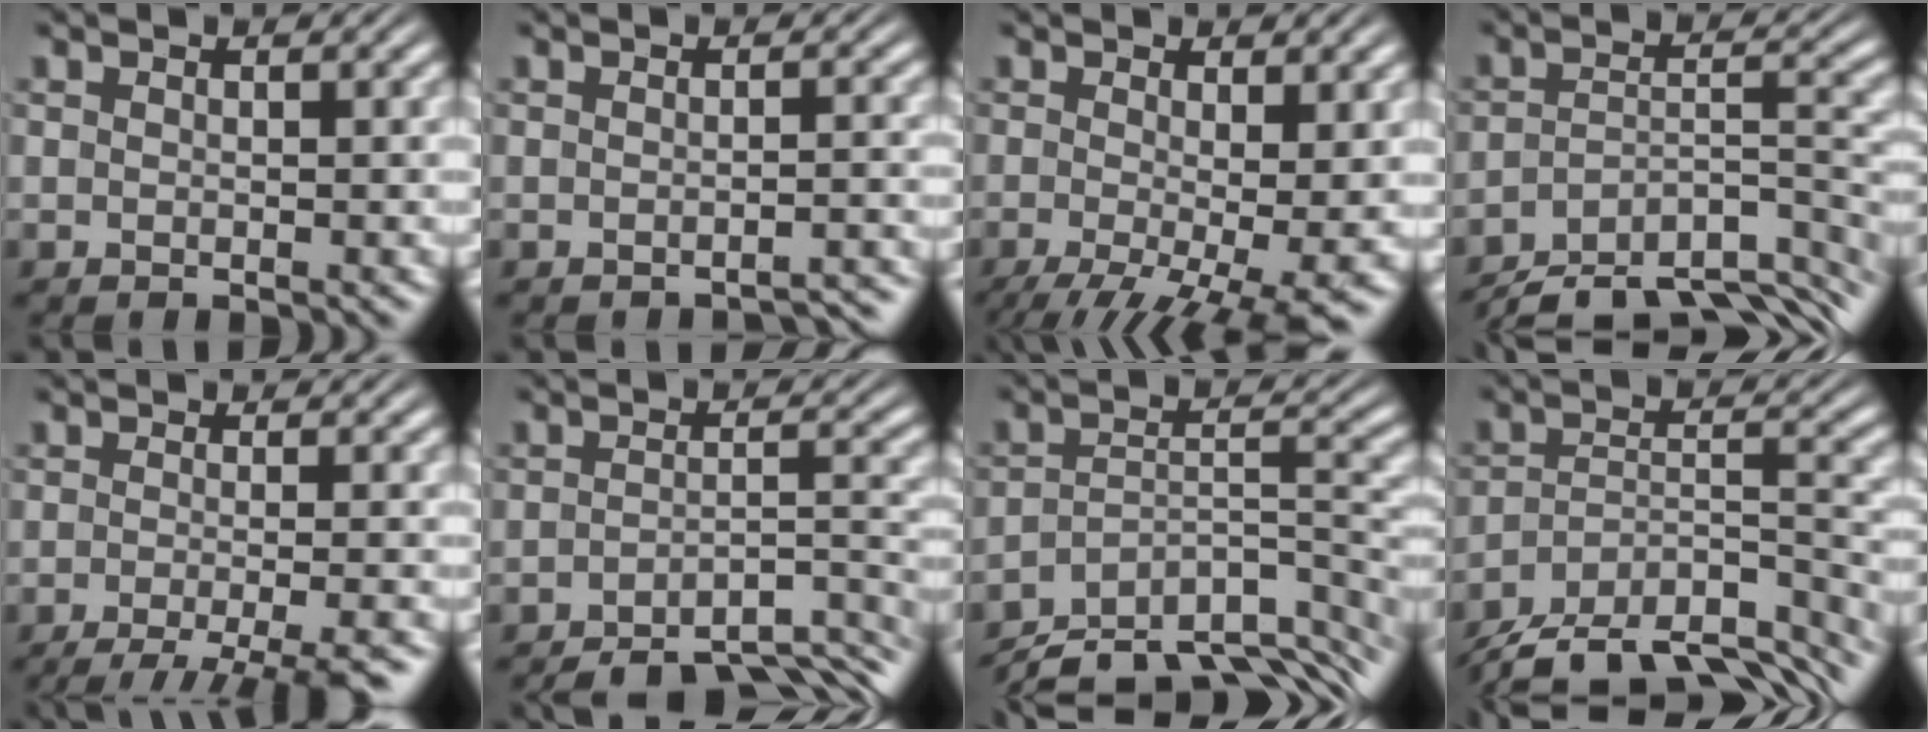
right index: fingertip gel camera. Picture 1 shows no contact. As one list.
[{"total": 2.3, "force": [-2.3, 0.1, 0.3], "torque": [-0.008, -0.004, -0.035]}, {"total": 9.0, "force": [-5.0, 3.8, 6.4], "torque": [-0.108, -0.059, -0.050]}, {"total": 10.6, "force": [-8.7, 3.6, 5.0], "torque": [-0.051, -0.025, -0.127]}, {"total": 10.0, "force": [-8.3, 3.1, 4.6], "torque": [-0.058, -0.031, -0.111]}, {"total": 10.0, "force": [-8.8, 3.0, 3.8], "torque": [-0.036, -0.022, -0.132]}, {"total": 10.8, "force": [-7.8, 4.1, 6.2], "torque": [-0.079, -0.035, -0.111]}, {"total": 12.2, "force": [-10.1, 4.7, 5.0], "torque": [-0.061, -0.026, -0.153]}]